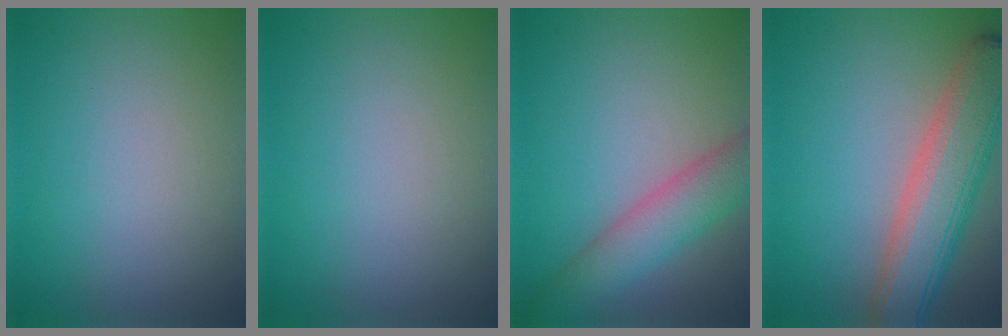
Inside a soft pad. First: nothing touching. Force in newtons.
{"total": 0.0}
{"total": 4.9, "press": 4.9, "slide": 0.2}
{"total": 7.9, "press": 7.9, "slide": 0.6}